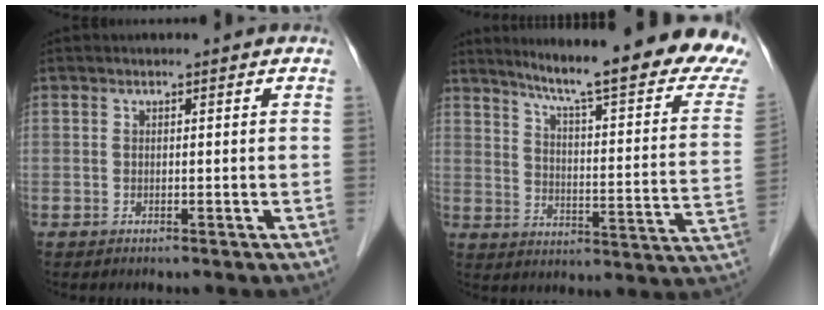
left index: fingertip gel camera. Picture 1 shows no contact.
{"total": 24.6, "force": [20.5, 0.8, 13.5], "torque": [-0.189, -0.066, 0.256]}